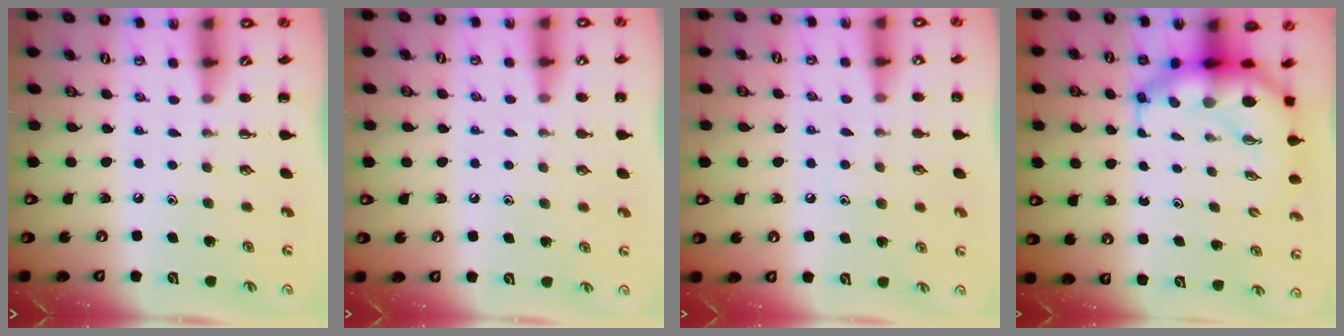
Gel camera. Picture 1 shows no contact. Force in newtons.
{"total": 5.6, "press": 5.3, "slide": 1.9}
{"total": 7.4, "press": 7.2, "slide": 1.8}
{"total": 7.9, "press": 7.6, "slide": 2.1}